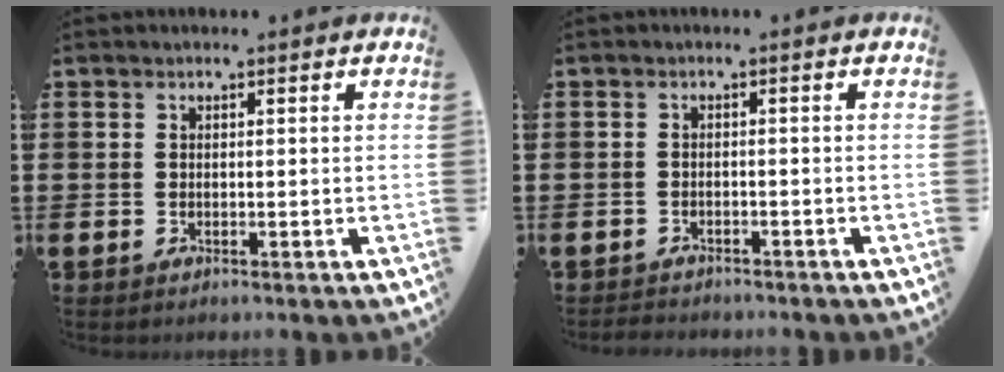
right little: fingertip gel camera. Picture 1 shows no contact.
{"total": 1.2, "force": [-1.2, 0.1, -0.1], "torque": [-0.002, 0.002, -0.026]}